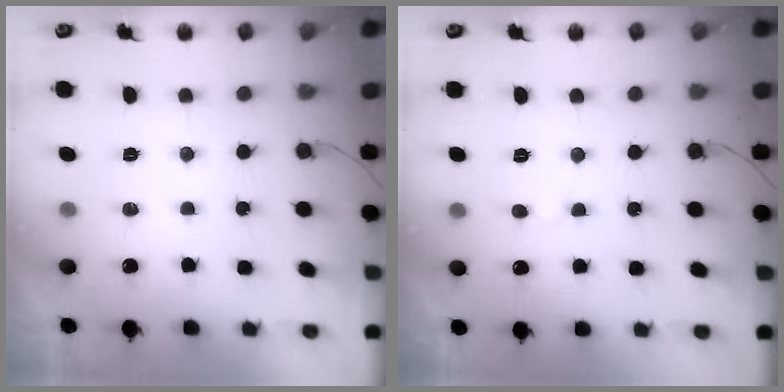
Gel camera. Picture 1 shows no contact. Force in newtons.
{"total": 3.6, "press": 3.6, "slide": 0.3}